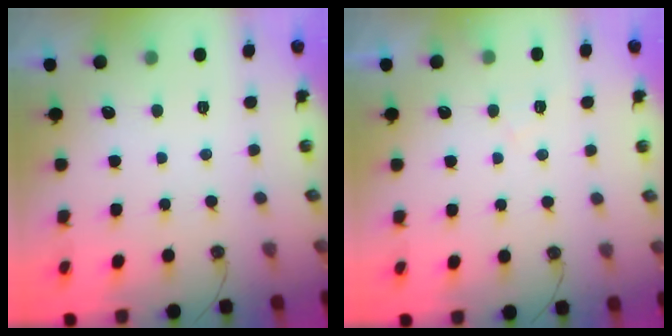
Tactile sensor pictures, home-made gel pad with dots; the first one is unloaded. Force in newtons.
{"total": 4.8, "press": 4.8, "slide": 0.7}